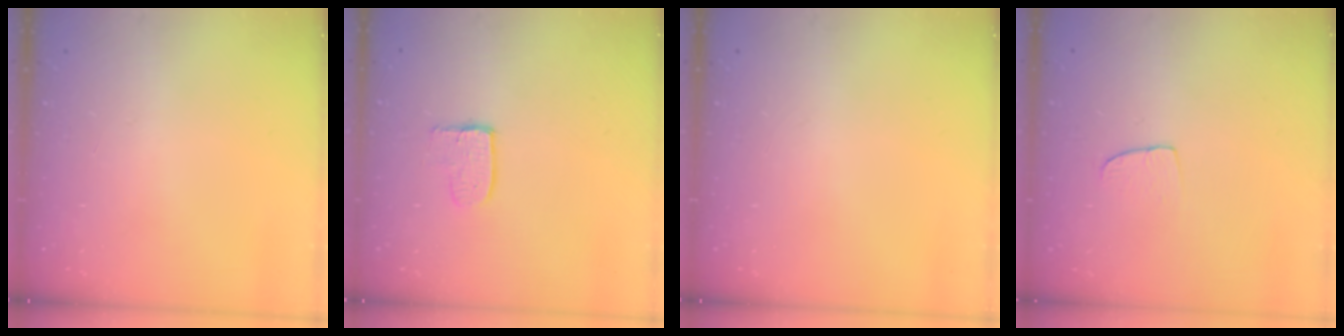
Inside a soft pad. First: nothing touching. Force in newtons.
{"total": 5.5, "press": 5.5, "slide": 0.2}
{"total": 0.0}
{"total": 5.9, "press": 5.9, "slide": 0.4}